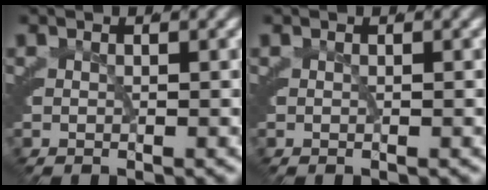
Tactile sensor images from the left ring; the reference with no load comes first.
{"total": 0.0}